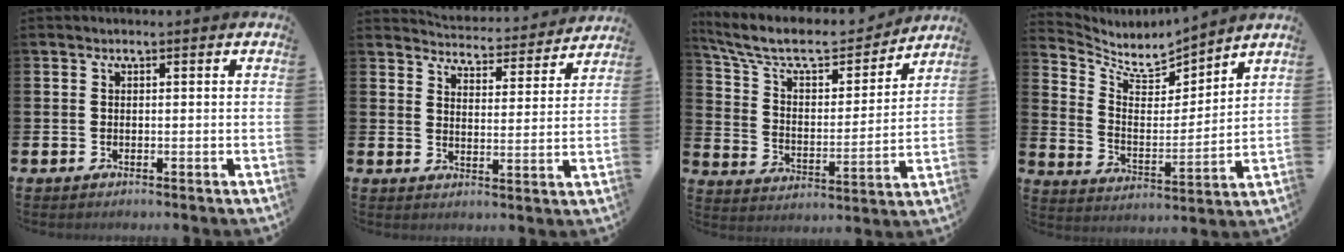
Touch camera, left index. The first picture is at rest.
{"total": 4.6, "force": [4.5, 0.5, 0.1], "torque": [-0.020, -0.039, 0.077]}
{"total": 10.0, "force": [8.8, 3.0, 3.8], "torque": [-0.111, -0.058, 0.148]}
{"total": 6.1, "force": [5.7, 1.8, 1.1], "torque": [-0.060, -0.049, 0.098]}